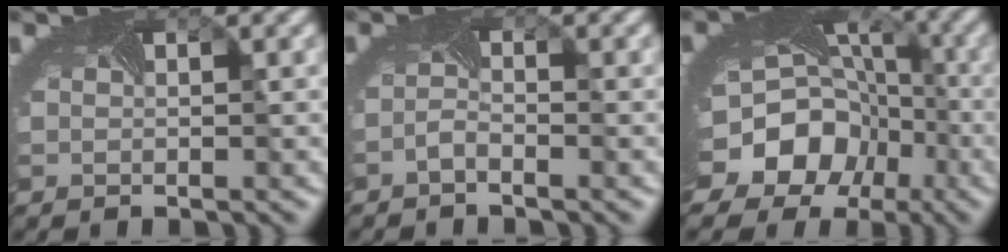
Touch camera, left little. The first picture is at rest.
{"total": 1.0, "force": [-1.0, -0.1, 0.3], "torque": [-0.016, -0.001, -0.021]}
{"total": 14.7, "force": [-6.6, 12.1, 5.3], "torque": [-0.110, -0.050, -0.106]}